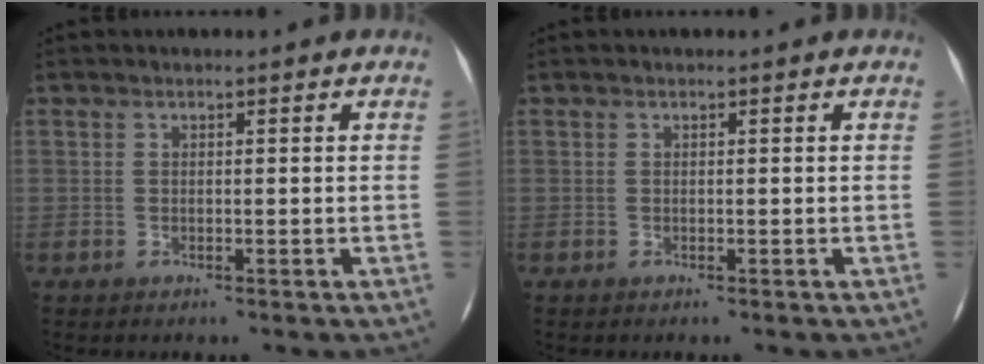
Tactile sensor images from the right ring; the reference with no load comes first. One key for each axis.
{"total": 0.0}